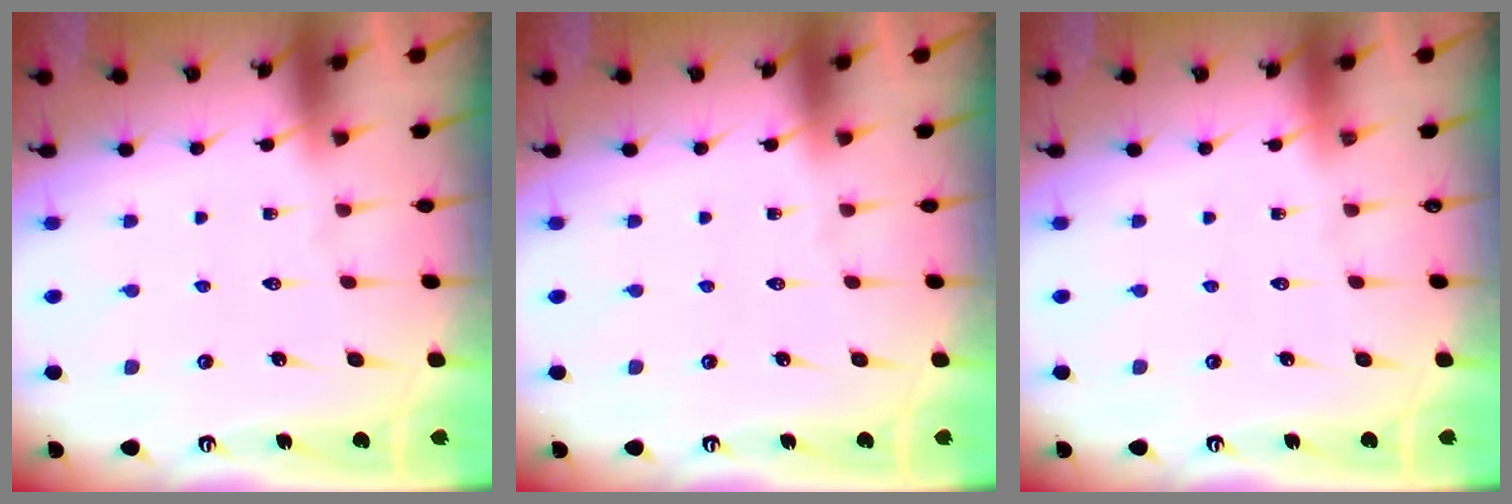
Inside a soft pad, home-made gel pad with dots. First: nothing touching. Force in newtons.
{"total": 0.0}
{"total": 0.0}